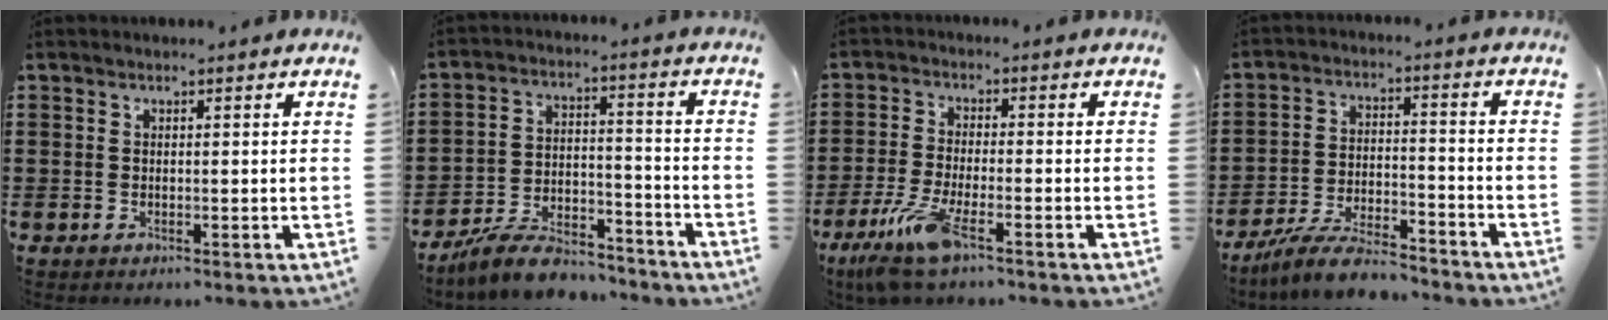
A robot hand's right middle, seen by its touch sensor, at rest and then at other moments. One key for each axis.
{"total": 8.7, "fx": -7.9, "fy": 1.9, "fz": 3.0, "tx": -0.053, "ty": 0.023, "tz": -0.151}
{"total": 7.3, "fx": -4.6, "fy": 1.4, "fz": 5.4, "tx": -0.132, "ty": -0.020, "tz": -0.090}
{"total": 8.1, "fx": -7.3, "fy": 1.3, "fz": 3.4, "tx": -0.063, "ty": 0.013, "tz": -0.137}